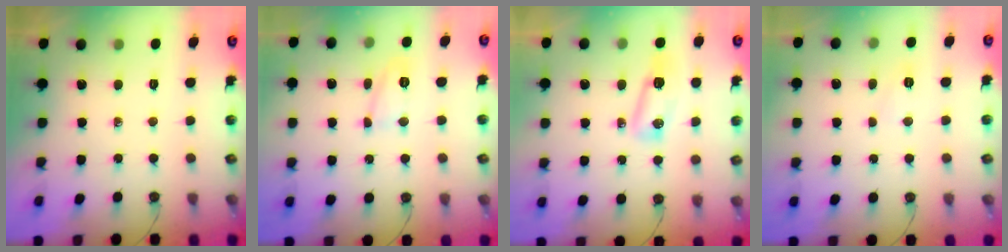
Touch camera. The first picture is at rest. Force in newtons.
{"total": 7.1, "press": 7.1, "slide": 0.5}
{"total": 9.1, "press": 7.8, "slide": 4.8}
{"total": 6.9, "press": 6.9, "slide": 0.6}